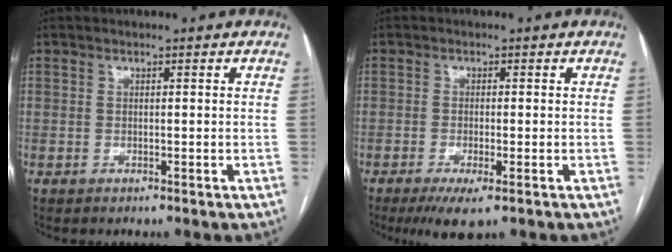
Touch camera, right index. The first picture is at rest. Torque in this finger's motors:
{"motor_torque": [0.76, -0.33, 0.24, 0.06]}